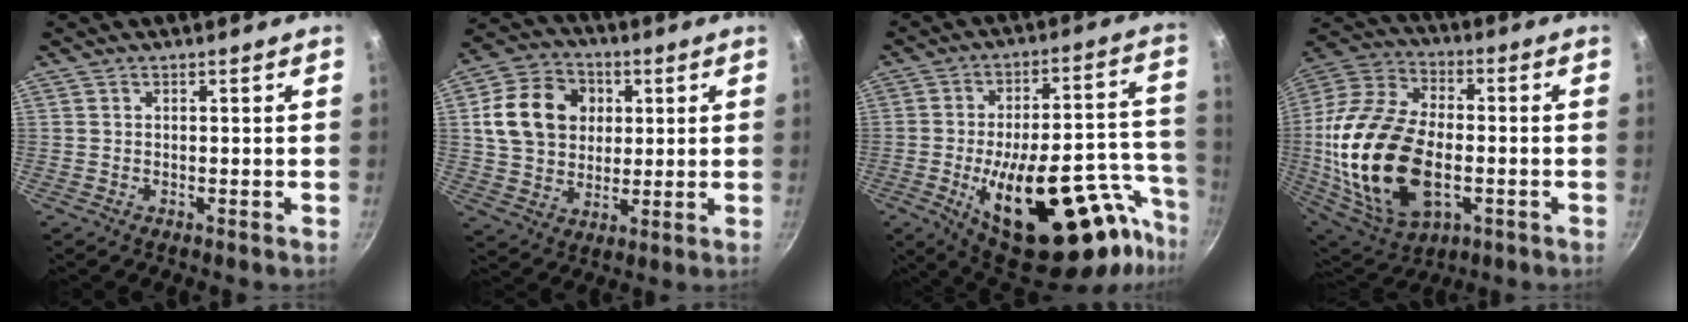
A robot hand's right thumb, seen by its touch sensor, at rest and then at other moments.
{"total": 15.1, "force": [3.3, 12.2, 8.2], "torque": [-0.122, 0.005, 0.053]}
{"total": 29.9, "force": [-14.7, 12.0, 23.1], "torque": [-0.260, 0.064, -0.205]}
{"total": 27.1, "force": [-3.8, 16.1, 21.5], "torque": [-0.429, 0.018, -0.063]}